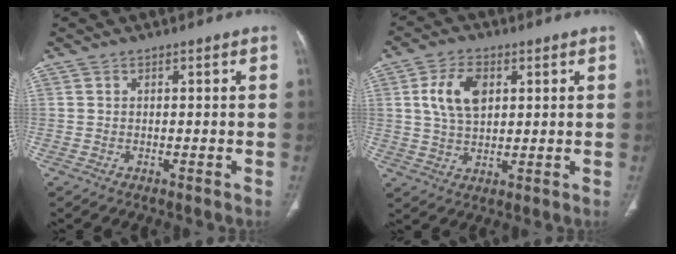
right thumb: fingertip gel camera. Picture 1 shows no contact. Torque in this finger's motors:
{"motor_torque": [-0.41, 0.47, 0.32, 0.07, 0.05]}